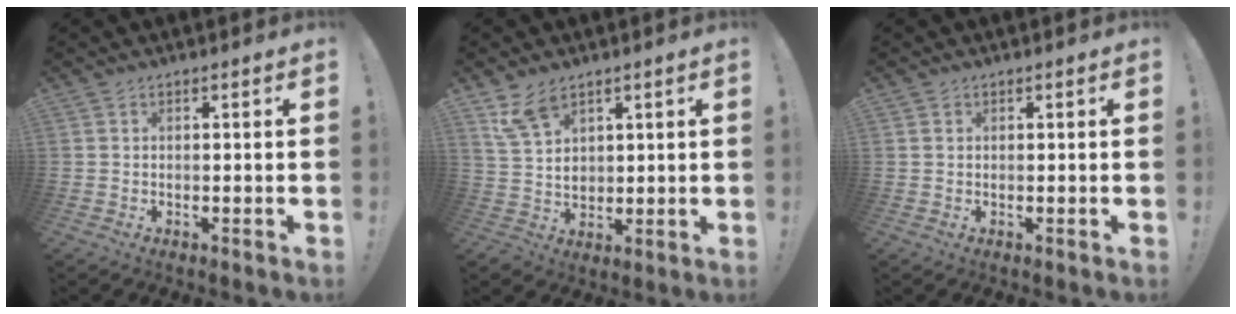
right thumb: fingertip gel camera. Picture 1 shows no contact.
{"total": 10.1, "force": [6.4, 6.6, 4.3], "torque": [-0.079, -0.028, 0.129]}
{"total": 0.7, "force": [0.3, 0.6, 0.0], "torque": [-0.006, 0.003, 0.006]}